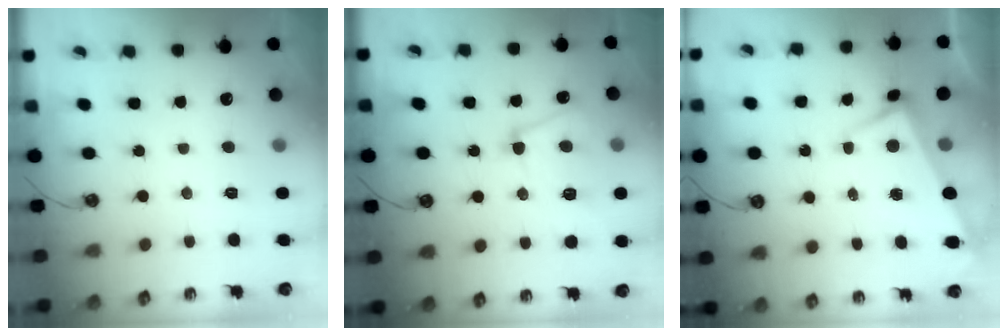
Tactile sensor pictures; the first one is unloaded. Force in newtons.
{"total": 7.1, "press": 7.0, "slide": 1.1}
{"total": 4.1, "press": 4.1, "slide": 0.4}